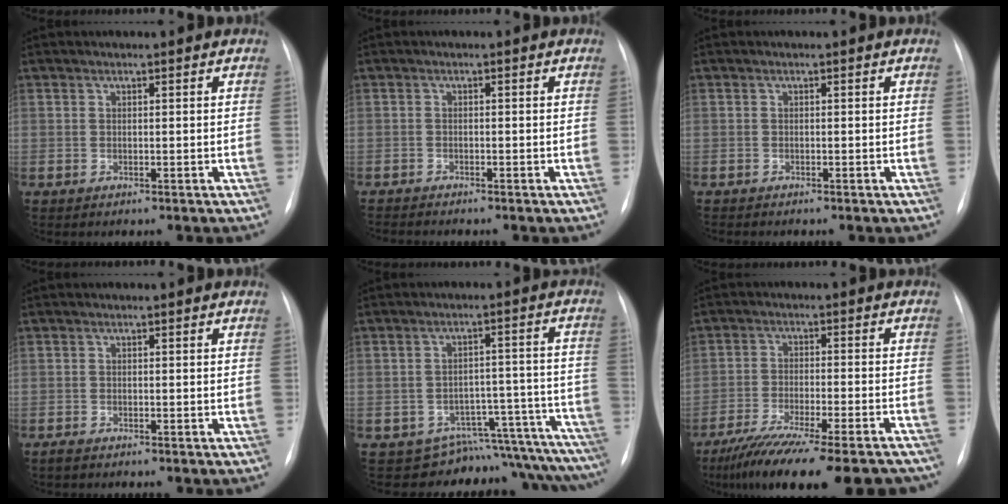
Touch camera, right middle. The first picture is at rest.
{"total": 3.3, "force": [-3.1, 0.2, 1.1], "torque": [-0.013, -0.008, -0.045]}
{"total": 1.2, "force": [-1.0, 0.2, 0.4], "torque": [-0.006, -0.003, -0.014]}
{"total": 1.4, "force": [-1.2, 0.3, 0.5], "torque": [-0.011, -0.003, -0.018]}
{"total": 15.0, "force": [-14.6, 3.0, 1.5], "torque": [0.018, 0.067, -0.177]}
{"total": 22.4, "force": [-18.9, 3.0, 11.6], "torque": [-0.146, -0.031, -0.270]}